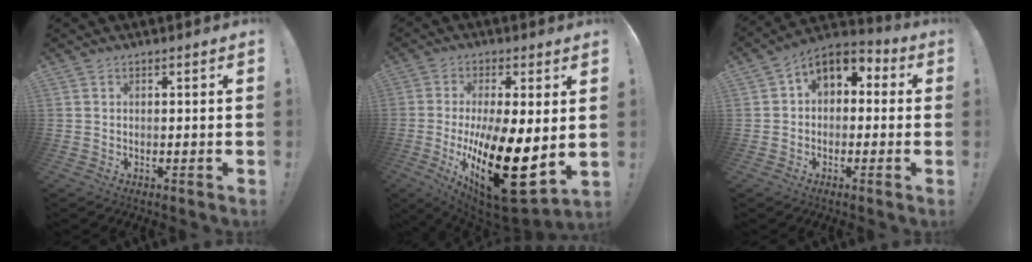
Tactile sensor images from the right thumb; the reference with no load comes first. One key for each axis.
{"total": 23.2, "fx": -4.8, "fy": 9.0, "fz": 20.8, "tx": -0.352, "ty": -0.003, "tz": -0.064}
{"total": 7.3, "fx": 1.8, "fy": 5.3, "fz": 4.7, "tx": -0.080, "ty": 0.007, "tz": 0.042}